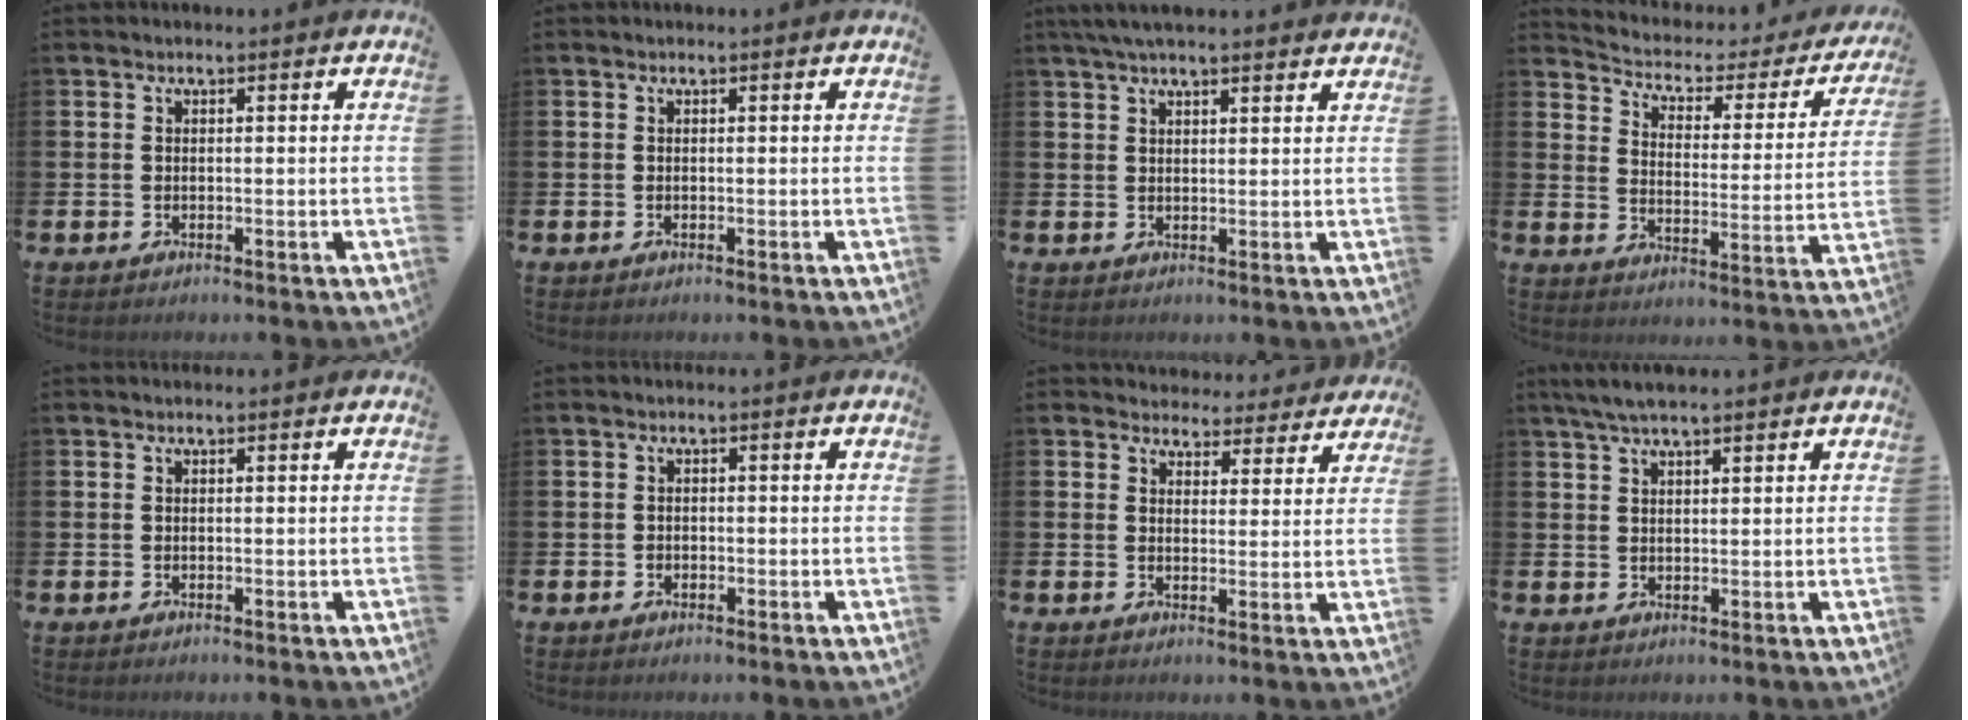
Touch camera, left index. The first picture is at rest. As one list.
[{"total": 0.0}, {"total": 3.8, "force": [3.5, 0.4, 1.6], "torque": [-0.036, -0.006, 0.064]}, {"total": 3.8, "force": [3.1, 1.8, 1.0], "torque": [-0.043, -0.029, 0.042]}, {"total": 0.0}, {"total": 0.8, "force": [-0.3, 0.7, 0.1], "torque": [0.001, 0.003, -0.010]}, {"total": 4.3, "force": [4.2, 0.8, 0.2], "torque": [-0.019, -0.041, 0.067]}, {"total": 3.8, "force": [3.1, 0.8, 2.1], "torque": [-0.042, 0.000, 0.055]}]